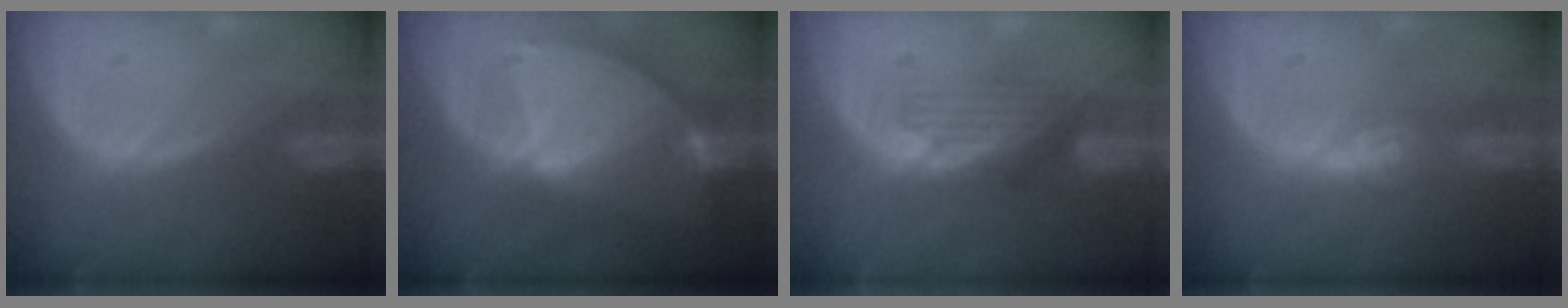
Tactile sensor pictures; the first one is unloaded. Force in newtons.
{"total": 9.3, "press": 8.0, "slide": 4.7}
{"total": 4.0, "press": 3.6, "slide": 1.8}
{"total": 4.0, "press": 3.6, "slide": 1.7}